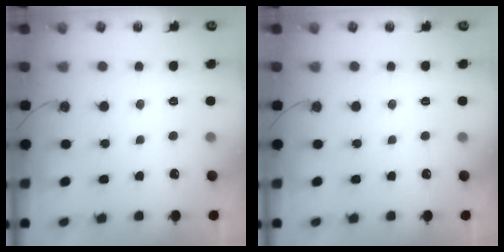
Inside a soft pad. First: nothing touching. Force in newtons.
{"total": 0.0}